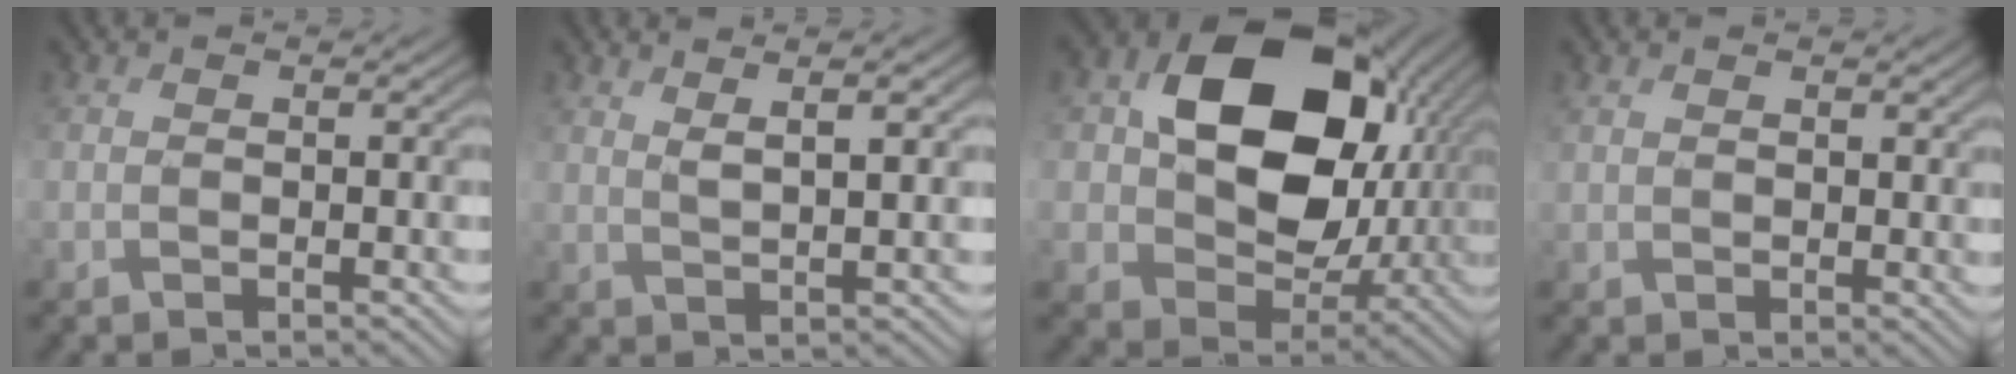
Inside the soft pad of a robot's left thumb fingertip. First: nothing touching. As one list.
[{"total": 4.3, "force": [2.4, 0.8, 3.5], "torque": [-0.058, 0.006, 0.042]}, {"total": 17.4, "force": [4.2, 13.0, 10.9], "torque": [-0.194, -0.011, 0.091]}, {"total": 2.0, "force": [1.4, 0.9, 1.1], "torque": [-0.020, -0.002, 0.032]}]